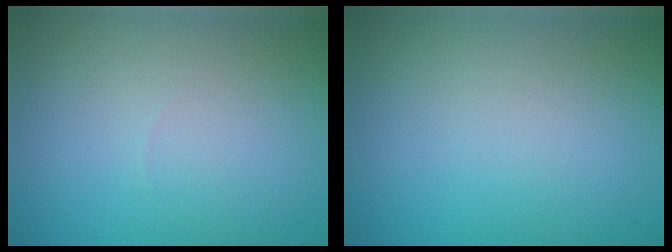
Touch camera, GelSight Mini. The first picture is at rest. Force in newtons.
{"total": 0.0}